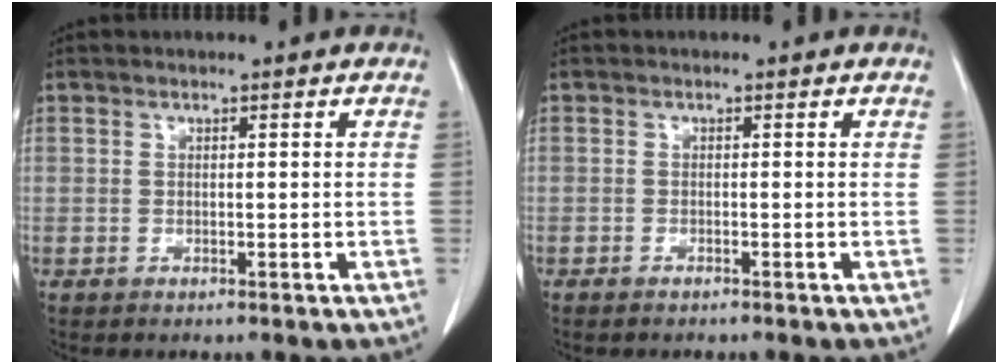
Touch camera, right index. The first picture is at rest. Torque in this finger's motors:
{"motor_torque": [0.11, -0.07, 0.05, 0.02]}